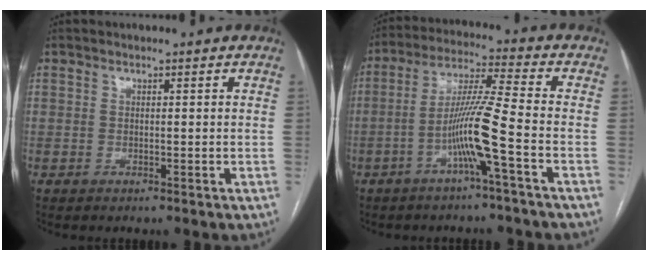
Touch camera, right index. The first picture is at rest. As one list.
[{"total": 9.4, "force": [-3.6, -1.3, 8.6], "torque": [-0.169, 0.008, -0.071]}]